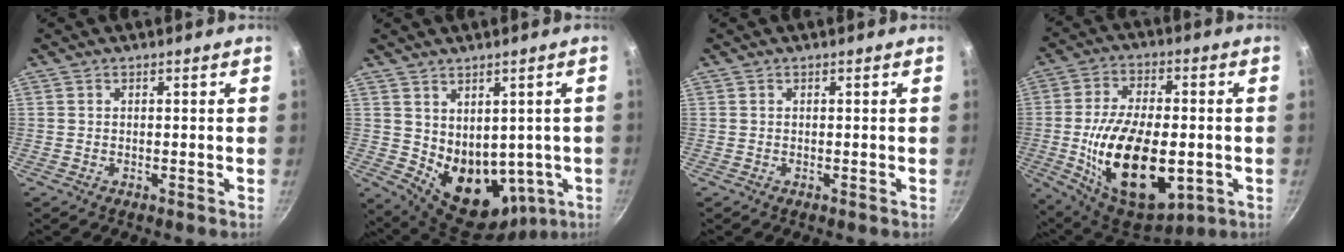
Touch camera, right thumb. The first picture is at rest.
{"total": 13.5, "force": [1.0, 9.9, 9.1], "torque": [-0.109, -0.023, 0.053]}
{"total": 0.0}
{"total": 23.1, "force": [-3.8, 12.5, 19.1], "torque": [-0.319, 0.005, -0.051]}